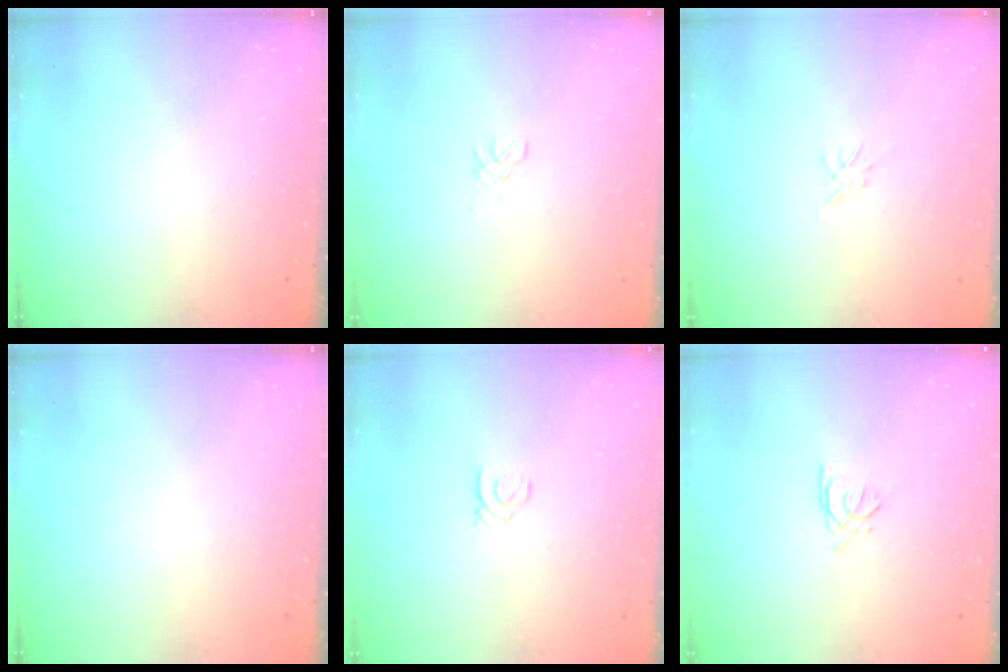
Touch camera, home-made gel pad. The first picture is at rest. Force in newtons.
{"total": 1.3, "press": 1.3, "slide": 0.1}
{"total": 0.0}
{"total": 0.0}
{"total": 1.4, "press": 1.4, "slide": 0.1}
{"total": 1.9, "press": 1.8, "slide": 0.5}